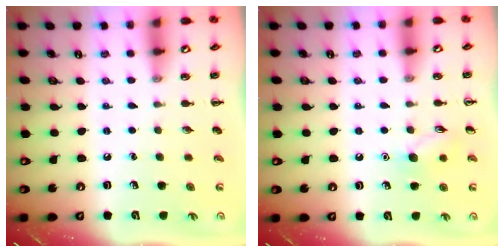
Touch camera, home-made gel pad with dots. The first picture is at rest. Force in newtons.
{"total": 7.5, "press": 7.4, "slide": 1.0}